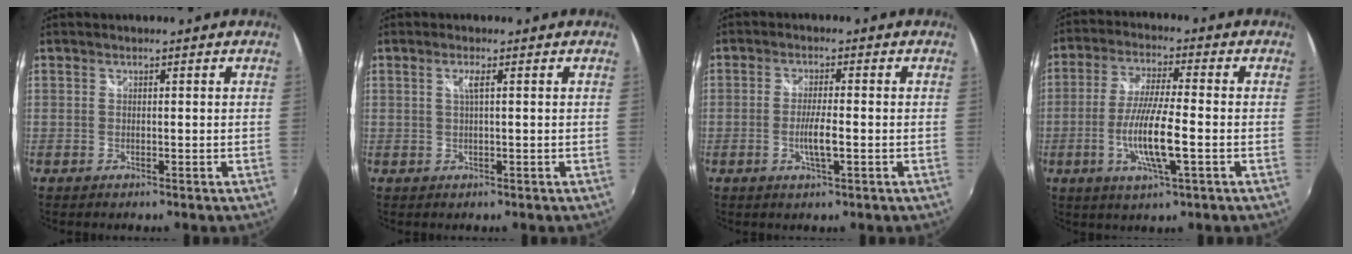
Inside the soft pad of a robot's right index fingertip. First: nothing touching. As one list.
[{"total": 1.7, "force": [0.3, -0.3, 1.7], "torque": [-0.030, -0.001, 0.004]}, {"total": 4.2, "force": [-1.2, 0.4, 4.0], "torque": [-0.076, -0.006, -0.021]}, {"total": 10.5, "force": [-2.9, 1.2, 10.0], "torque": [-0.196, -0.011, -0.055]}]